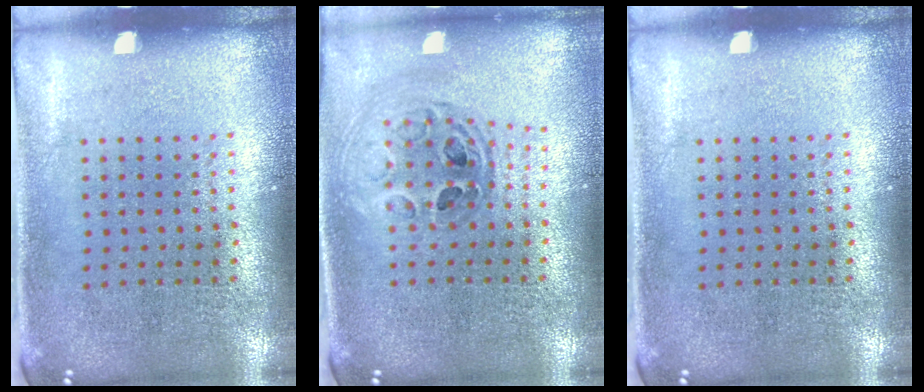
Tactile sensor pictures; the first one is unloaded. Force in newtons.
{"total": 1.0, "press": 0.9, "slide": 0.3}
{"total": 0.0}